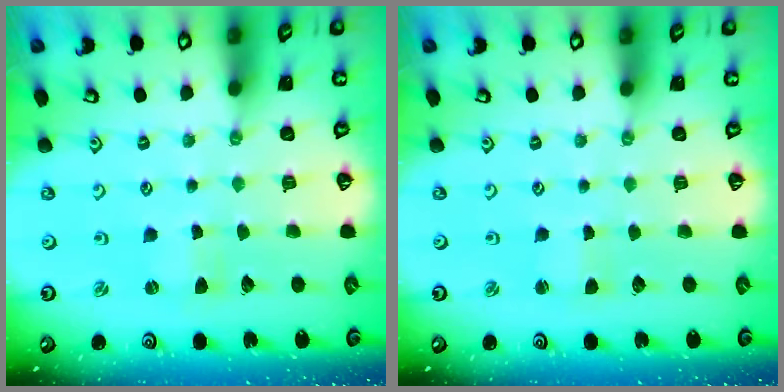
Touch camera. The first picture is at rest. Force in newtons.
{"total": 1.7, "press": 1.7, "slide": 0.2}